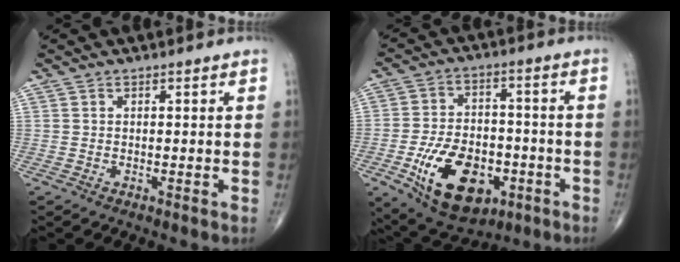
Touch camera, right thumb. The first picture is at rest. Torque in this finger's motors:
{"motor_torque": [0.34, 1.59, 0.19, -0.22, 0.14]}